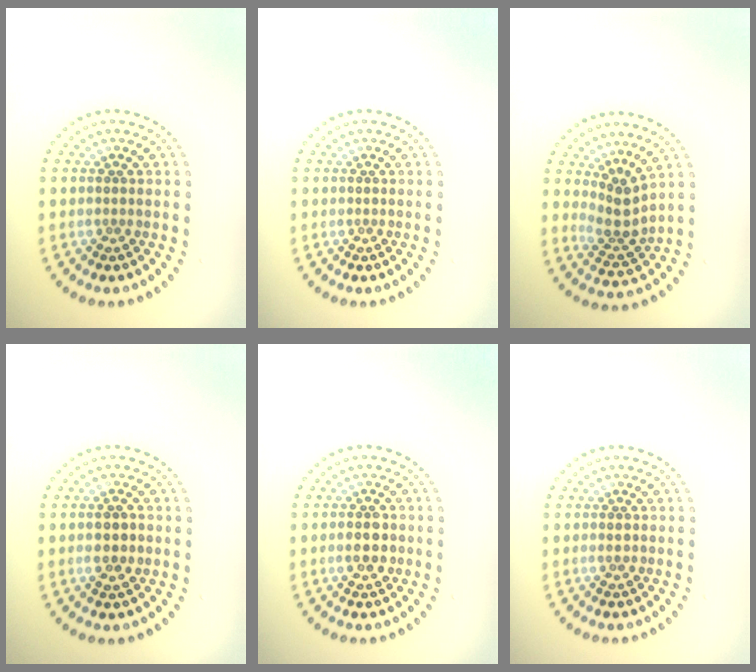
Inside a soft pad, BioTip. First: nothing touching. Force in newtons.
{"total": 0.0}
{"total": 2.9, "press": 2.0, "slide": 2.1}
{"total": 2.5, "press": 2.4, "slide": 0.2}
{"total": 2.8, "press": 2.8, "slide": 0.2}
{"total": 0.9, "press": 0.9, "slide": 0.1}